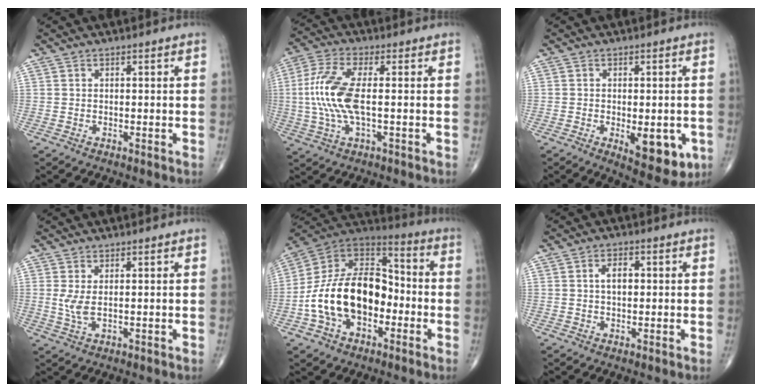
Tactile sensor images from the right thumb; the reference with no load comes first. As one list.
[{"total": 11.7, "force": [-0.1, 4.2, 10.9], "torque": [-0.261, 0.008, -0.005]}, {"total": 9.6, "force": [-2.7, 4.3, 8.1], "torque": [-0.083, -0.013, -0.026]}, {"total": 4.7, "force": [0.4, 1.9, 4.3], "torque": [-0.105, -0.009, 0.015]}, {"total": 21.3, "force": [-4.4, 13.7, 15.7], "torque": [-0.257, 0.051, -0.078]}, {"total": 3.6, "force": [0.6, 2.1, 2.9], "torque": [-0.049, 0.004, 0.009]}]